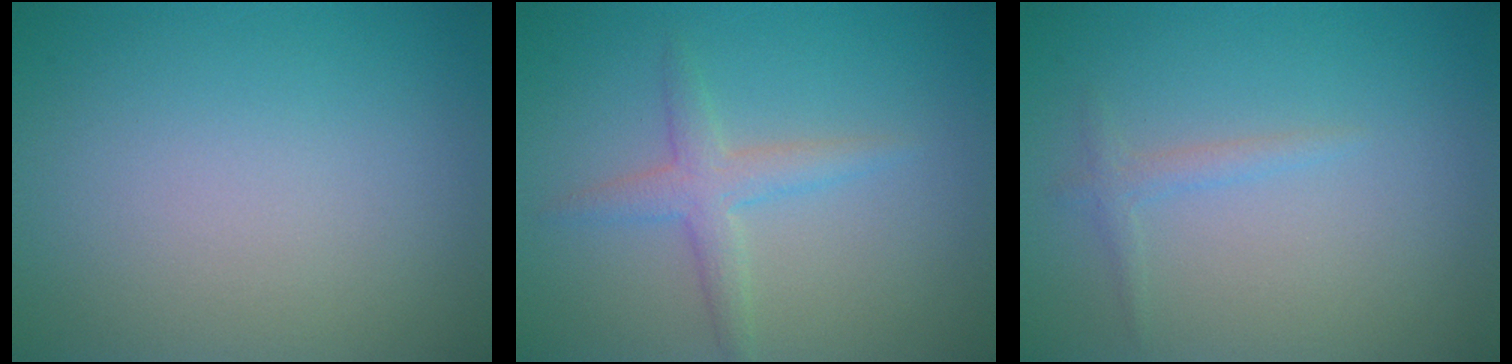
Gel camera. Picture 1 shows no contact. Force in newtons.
{"total": 2.4, "press": 2.4, "slide": 0.0}
{"total": 1.1, "press": 1.1, "slide": 0.1}